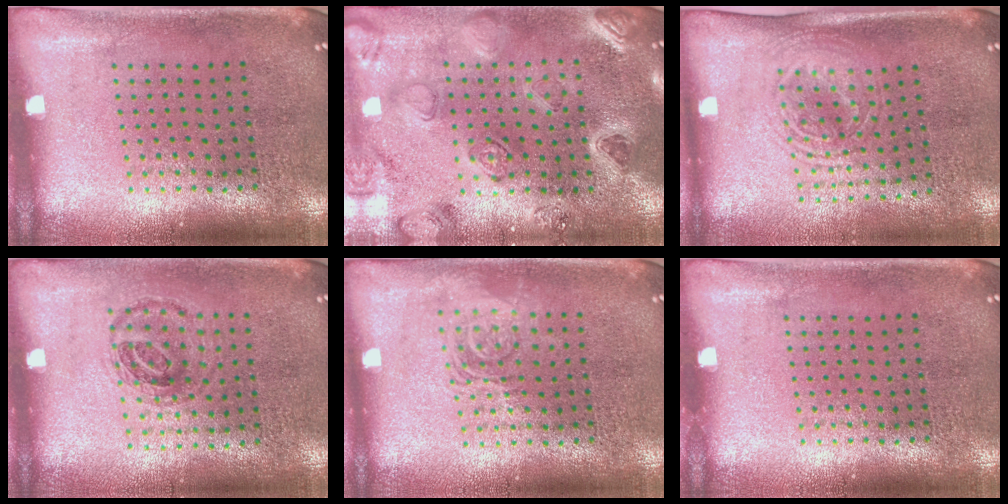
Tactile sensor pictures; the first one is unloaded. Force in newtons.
{"total": 2.3, "press": 2.2, "slide": 0.3}
{"total": 1.6, "press": 1.3, "slide": 0.9}
{"total": 1.0, "press": 0.9, "slide": 0.3}
{"total": 1.2, "press": 1.2, "slide": 0.2}
{"total": 0.0}